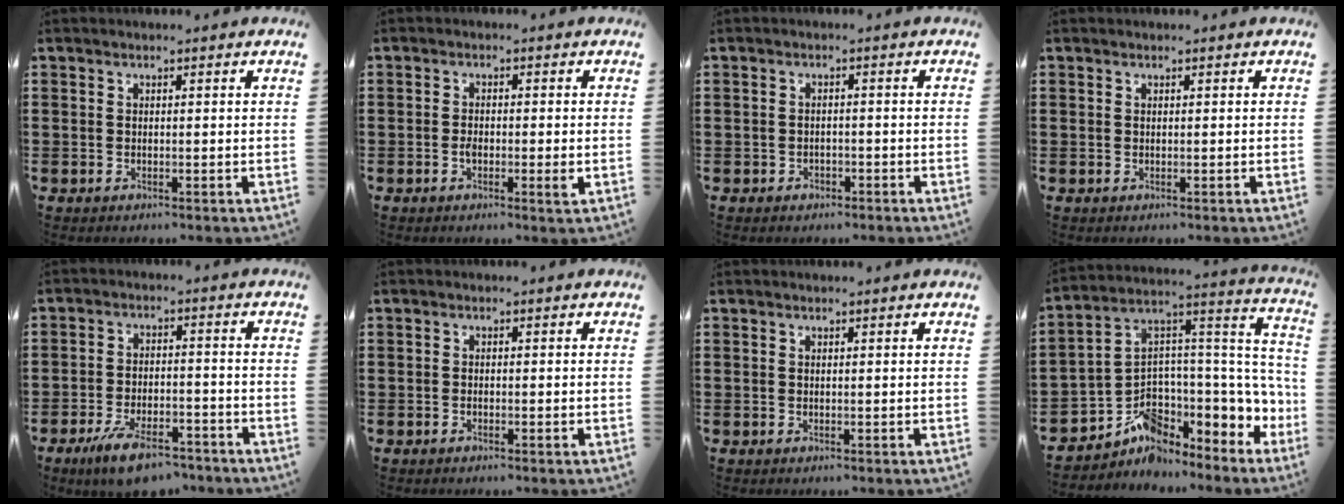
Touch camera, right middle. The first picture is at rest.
{"total": 2.4, "force": [-0.8, 0.8, 2.1], "torque": [-0.037, 0.001, -0.015]}
{"total": 1.3, "force": [-1.1, 0.7, 0.1], "torque": [-0.008, -0.002, -0.024]}
{"total": 0.0}
{"total": 7.6, "force": [-5.9, 2.1, 4.3], "torque": [-0.092, 0.002, -0.110]}
{"total": 0.6, "force": [-0.4, 0.1, 0.4], "torque": [-0.008, -0.002, -0.007]}
{"total": 0.0}
{"total": 4.9, "force": [-1.6, 3.9, 2.5], "torque": [-0.073, -0.051, -0.033]}